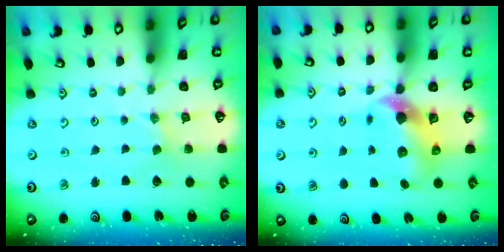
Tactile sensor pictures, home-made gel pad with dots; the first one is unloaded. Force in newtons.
{"total": 7.8, "press": 7.6, "slide": 1.4}